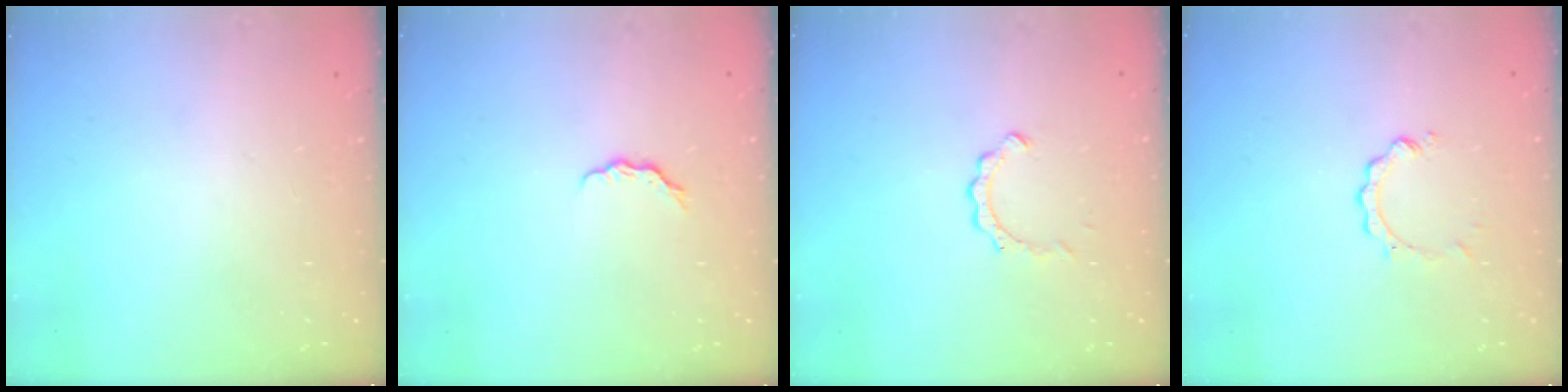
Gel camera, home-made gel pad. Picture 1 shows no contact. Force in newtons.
{"total": 3.9, "press": 3.9, "slide": 0.5}
{"total": 2.1, "press": 2.1, "slide": 0.2}
{"total": 2.1, "press": 2.1, "slide": 0.2}